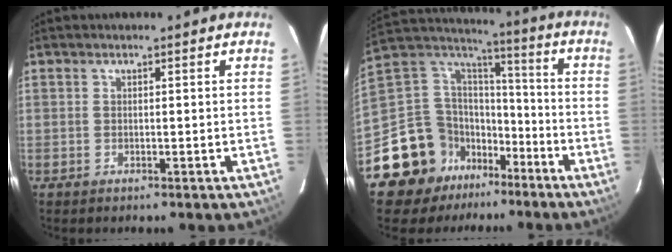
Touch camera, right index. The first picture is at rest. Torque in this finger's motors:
{"motor_torque": [0.77, -0.69, -0.06, -0.21]}